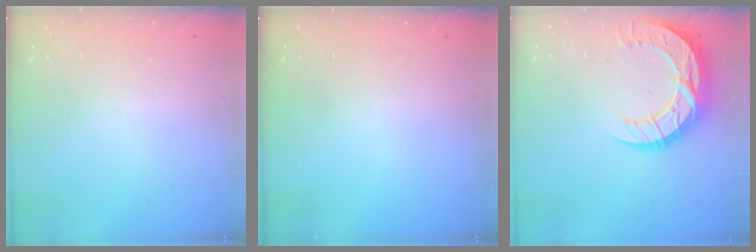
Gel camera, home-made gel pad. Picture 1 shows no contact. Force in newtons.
{"total": 0.0}
{"total": 15.6, "press": 15.6, "slide": 1.1}